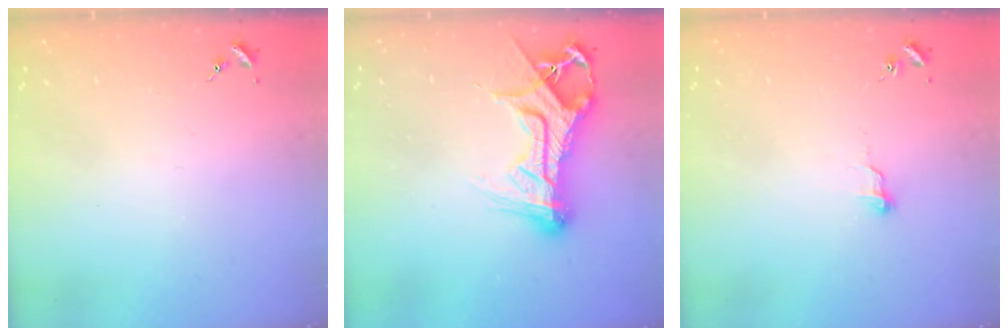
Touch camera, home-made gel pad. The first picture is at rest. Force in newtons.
{"total": 15.2, "press": 15.1, "slide": 1.4}
{"total": 6.2, "press": 6.1, "slide": 0.5}